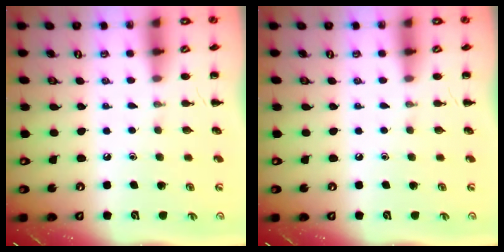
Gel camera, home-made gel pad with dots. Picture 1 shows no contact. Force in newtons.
{"total": 0.0}